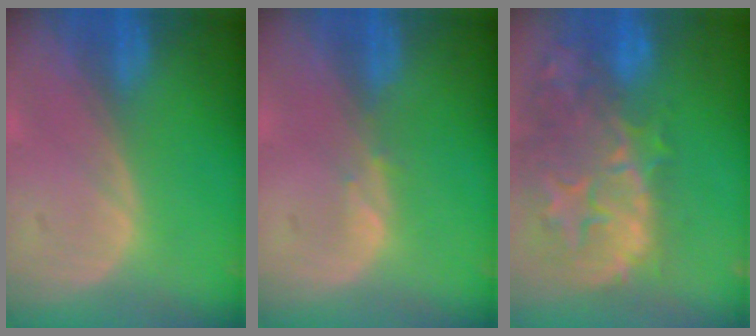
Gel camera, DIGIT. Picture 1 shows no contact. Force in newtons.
{"total": 0.8, "press": 0.8, "slide": 0.3}
{"total": 14.9, "press": 11.8, "slide": 9.0}